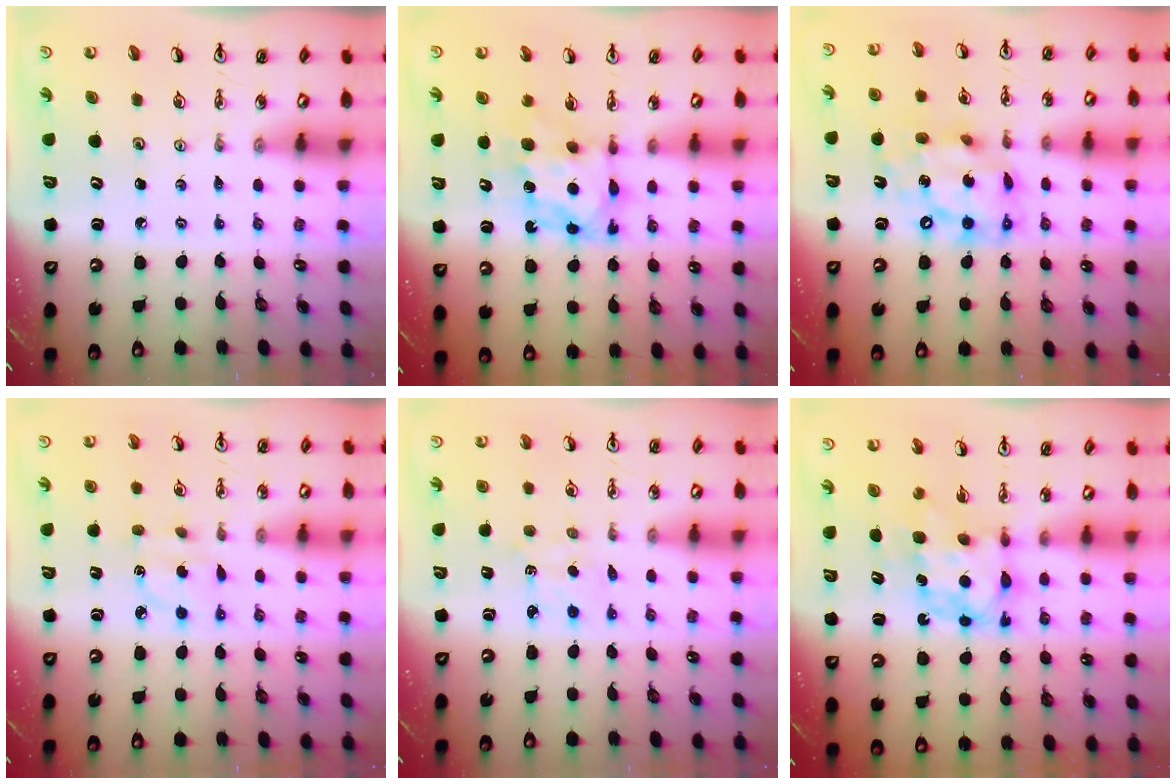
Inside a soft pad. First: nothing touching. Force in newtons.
{"total": 6.9, "press": 6.9, "slide": 0.5}
{"total": 14.5, "press": 14.4, "slide": 1.1}
{"total": 3.1, "press": 3.1, "slide": 0.3}
{"total": 1.7, "press": 1.7, "slide": 0.3}
{"total": 6.5, "press": 6.5, "slide": 0.5}